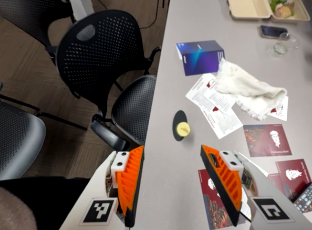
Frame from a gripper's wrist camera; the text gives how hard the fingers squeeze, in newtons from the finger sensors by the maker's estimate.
{"total": 0.0}